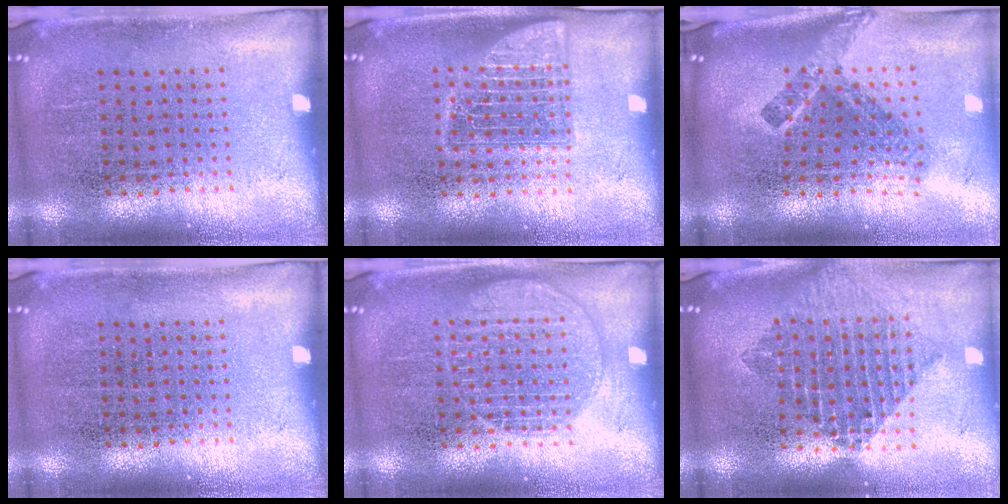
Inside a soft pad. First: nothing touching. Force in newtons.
{"total": 1.8, "press": 1.7, "slide": 0.3}
{"total": 2.4, "press": 1.5, "slide": 1.9}
{"total": 0.0}
{"total": 2.6, "press": 2.6, "slide": 0.4}
{"total": 2.1, "press": 1.7, "slide": 1.2}